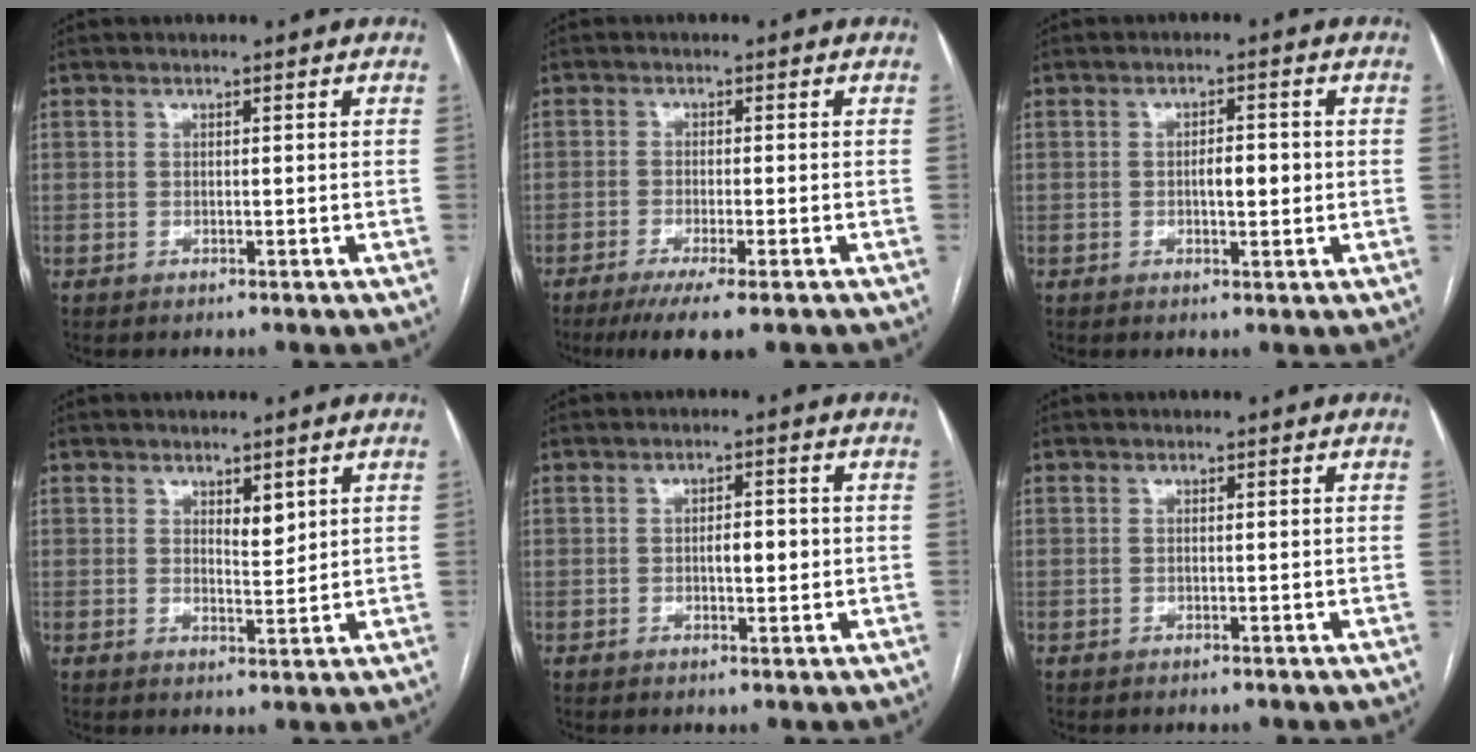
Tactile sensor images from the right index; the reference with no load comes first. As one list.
[{"total": 7.7, "force": [-5.5, 0.6, 5.4], "torque": [-0.080, -0.018, -0.083]}, {"total": 3.3, "force": [-0.3, 1.2, 3.1], "torque": [-0.048, 0.003, -0.002]}, {"total": 2.6, "force": [1.4, 0.9, 1.9], "torque": [-0.032, -0.007, 0.029]}, {"total": 3.1, "force": [-0.2, 1.1, 2.9], "torque": [-0.044, 0.003, -0.002]}, {"total": 0.0}]